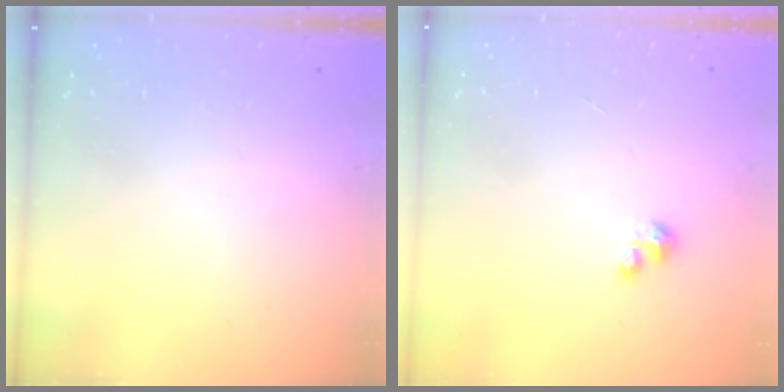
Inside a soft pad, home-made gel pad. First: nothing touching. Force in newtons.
{"total": 2.5, "press": 2.5, "slide": 0.3}